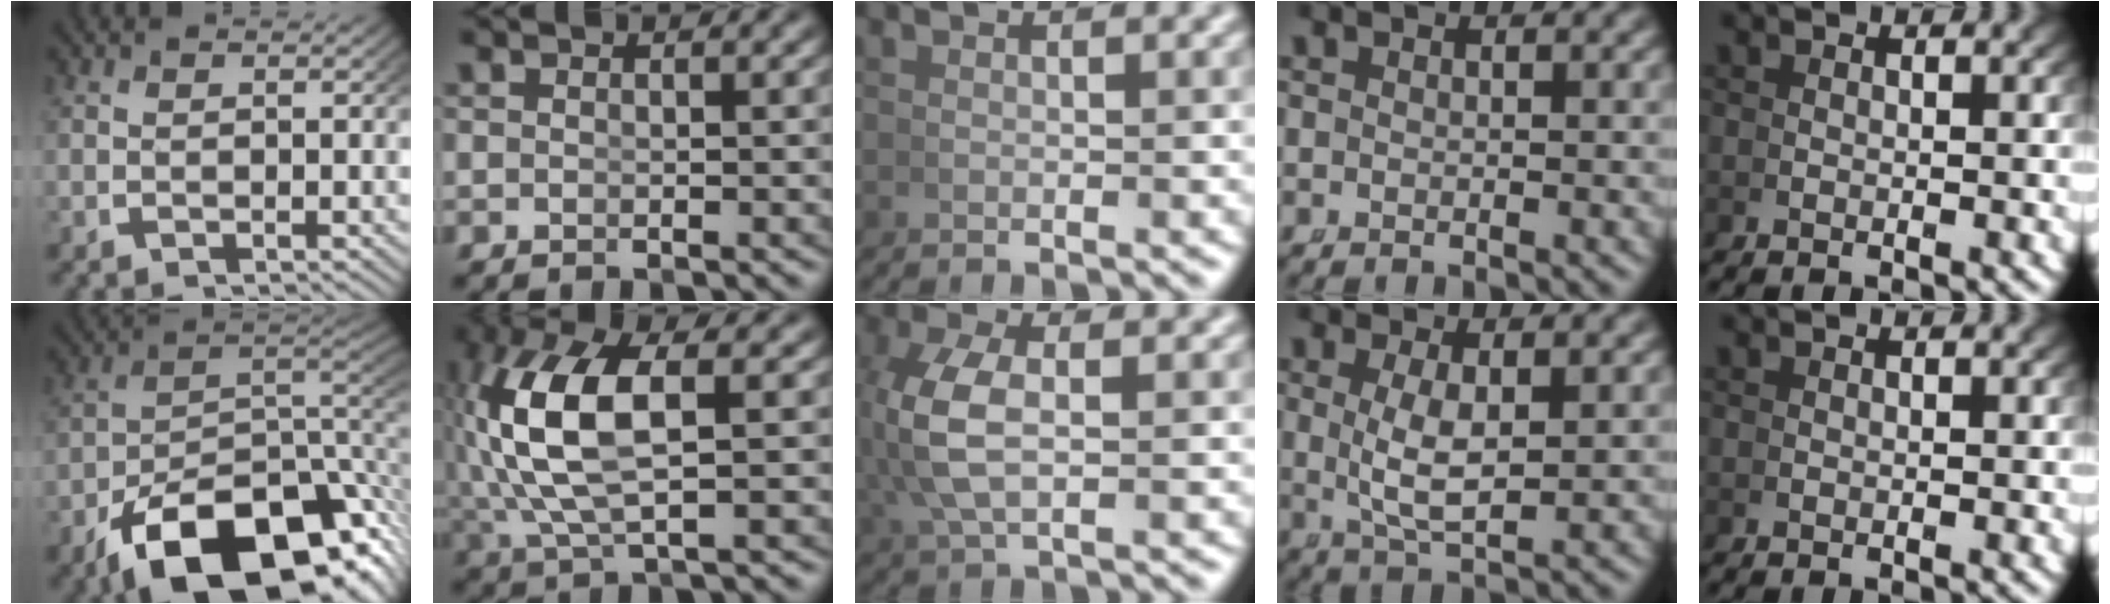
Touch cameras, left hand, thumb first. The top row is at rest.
{"thumb": {"total": 18.2, "force": [-7.6, 10.1, 13.0], "torque": [-0.212, -0.056, -0.094]}, "index": {"total": 8.1, "force": [0.8, 3.5, 7.2], "torque": [-0.173, -0.012, 0.031]}, "middle": {"total": 5.0, "force": [0.4, 2.3, 4.5], "torque": [-0.119, -0.003, 0.017]}, "ring": {"total": 3.7, "force": [0.2, 1.1, 3.5], "torque": [-0.072, -0.018, 0.020]}}